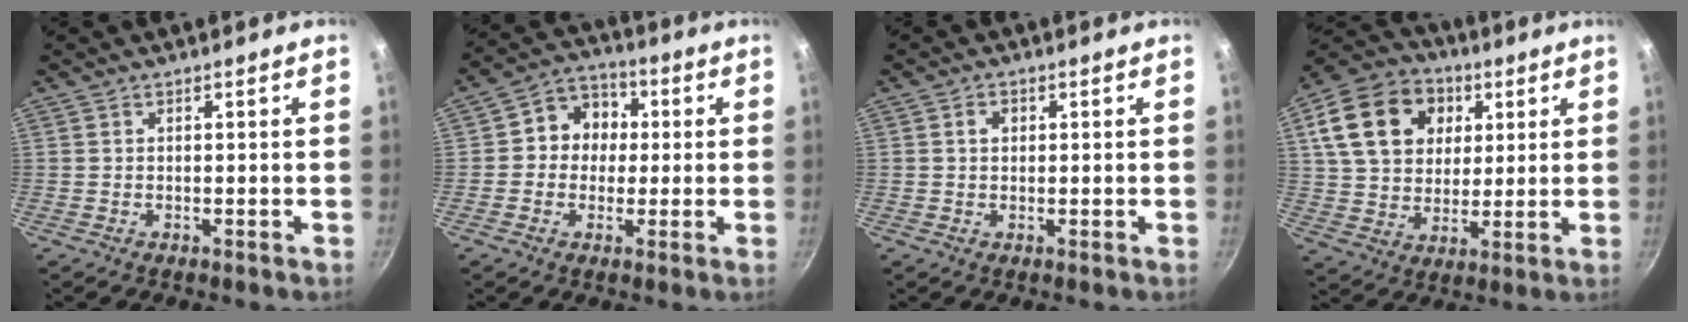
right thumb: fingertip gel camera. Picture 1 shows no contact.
{"total": 8.6, "force": [0.6, 7.8, 3.7], "torque": [-0.013, 0.019, -0.009]}
{"total": 1.9, "force": [0.5, 1.5, 1.1], "torque": [-0.011, 0.004, 0.006]}
{"total": 19.4, "force": [6.2, 14.8, 11.0], "torque": [-0.179, 0.008, 0.101]}